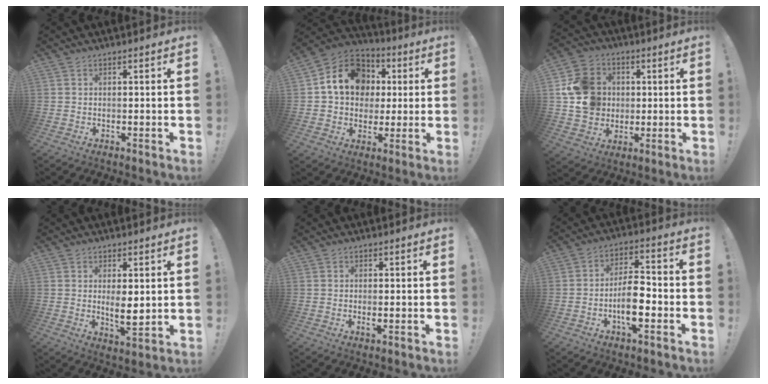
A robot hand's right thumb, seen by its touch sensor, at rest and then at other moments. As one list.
[{"total": 16.7, "force": [4.5, 13.7, 8.5], "torque": [-0.117, -0.002, 0.095]}, {"total": 14.9, "force": [1.7, 13.5, 6.2], "torque": [-0.096, 0.005, 0.042]}, {"total": 5.5, "force": [1.1, 2.3, 4.9], "torque": [-0.068, -0.019, 0.017]}, {"total": 1.0, "force": [-0.3, 0.1, 1.0], "torque": [-0.020, 0.001, -0.004]}, {"total": 10.3, "force": [-3.6, 4.1, 8.7], "torque": [-0.161, 0.010, -0.067]}]